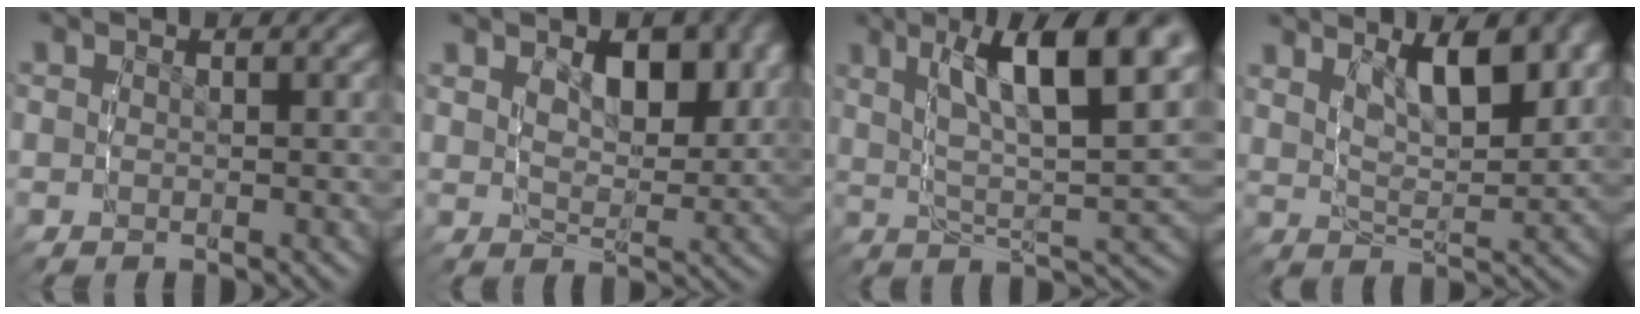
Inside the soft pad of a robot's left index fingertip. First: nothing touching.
{"total": 4.1, "force": [1.6, 2.2, 3.0], "torque": [-0.057, -0.018, 0.027]}
{"total": 8.8, "force": [2.7, 2.5, 8.0], "torque": [-0.123, 0.002, 0.040]}
{"total": 5.7, "force": [2.4, 2.2, 4.7], "torque": [-0.083, -0.011, 0.040]}